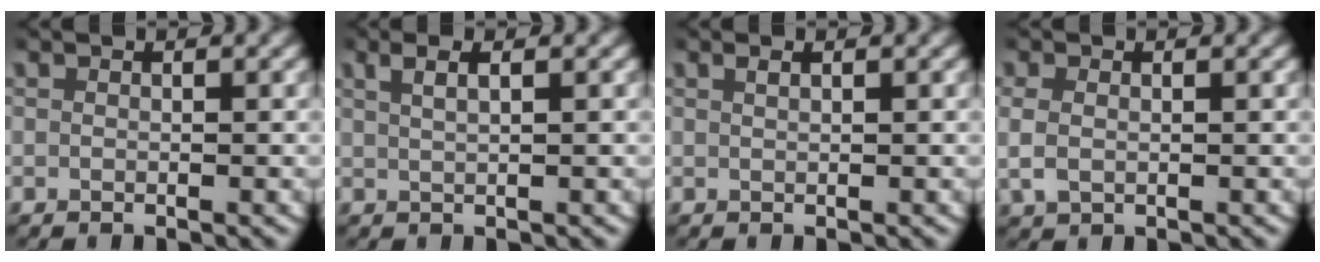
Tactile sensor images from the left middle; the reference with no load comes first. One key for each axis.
{"total": 2.0, "fx": 1.2, "fy": 0.5, "fz": 1.6, "tx": -0.023, "ty": 0.010, "tz": 0.021}
{"total": 0.6, "fx": 0.4, "fy": 0.0, "fz": 0.4, "tx": -0.005, "ty": 0.003, "tz": 0.009}
{"total": 2.6, "fx": 0.2, "fy": 2.0, "fz": 1.6, "tx": -0.050, "ty": -0.004, "tz": 0.011}